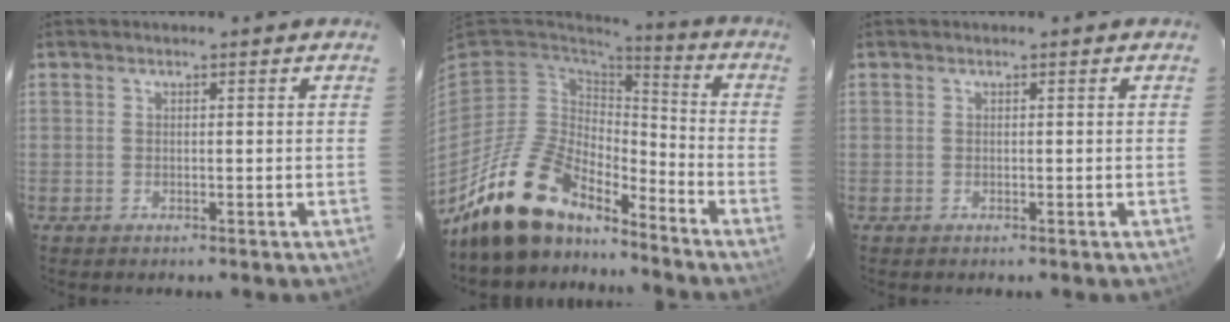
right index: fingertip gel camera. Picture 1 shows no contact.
{"total": 16.3, "force": [-13.6, 6.0, 6.7], "torque": [-0.148, -0.006, -0.246]}
{"total": 0.0}